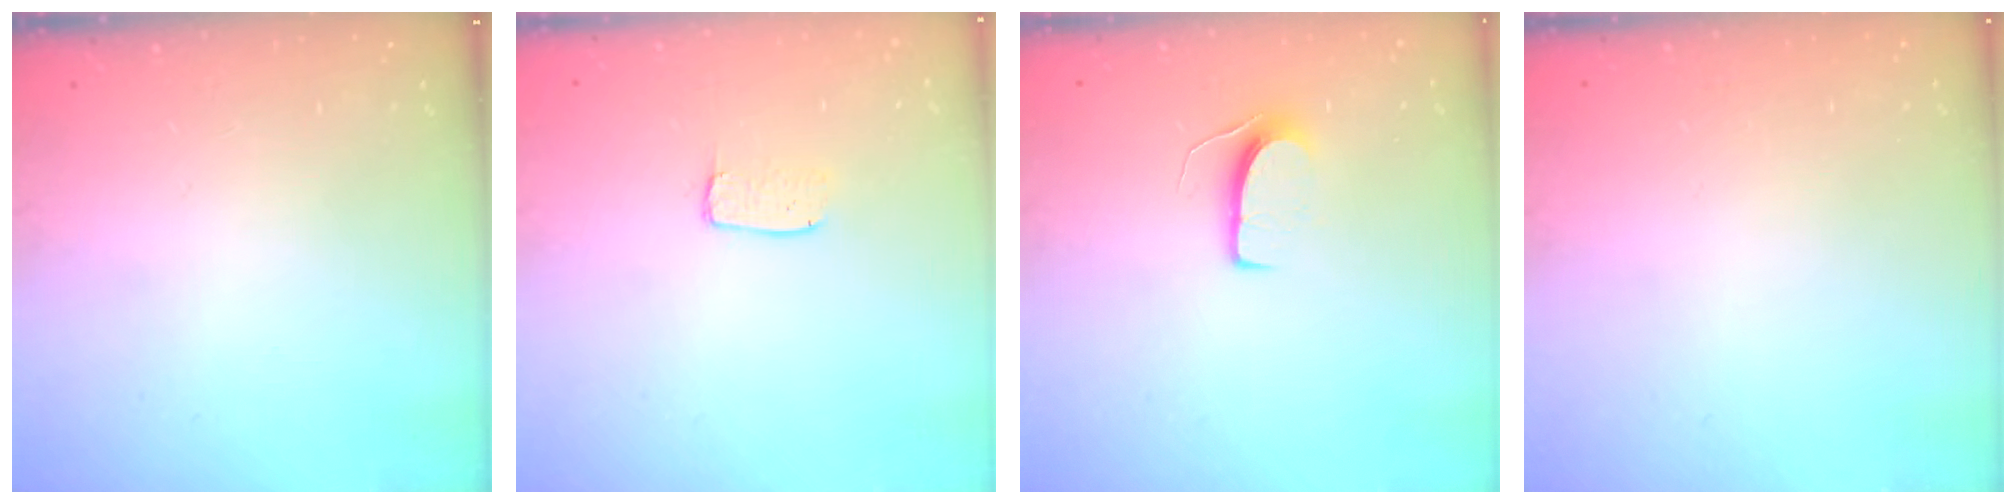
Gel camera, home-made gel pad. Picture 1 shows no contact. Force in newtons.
{"total": 3.8, "press": 3.8, "slide": 0.3}
{"total": 6.5, "press": 6.5, "slide": 0.4}
{"total": 0.0}